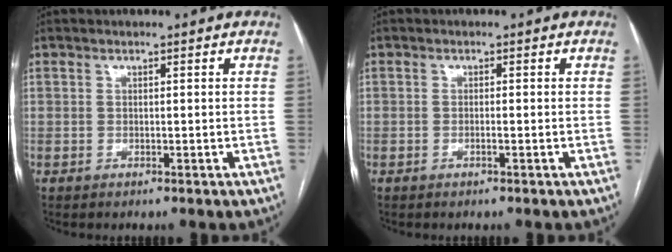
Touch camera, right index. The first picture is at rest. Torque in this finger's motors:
{"motor_torque": [-0.46, 0.34, -0.03, 0.00]}